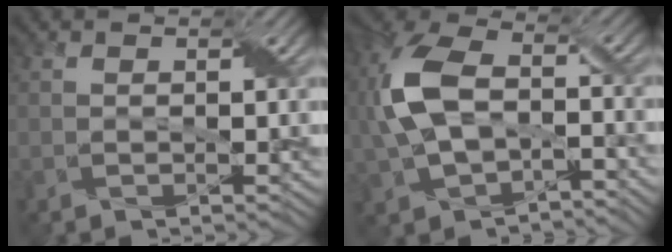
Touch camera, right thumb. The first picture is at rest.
{"total": 12.0, "force": [-1.2, 7.6, 9.3], "torque": [-0.228, 0.001, -0.026]}